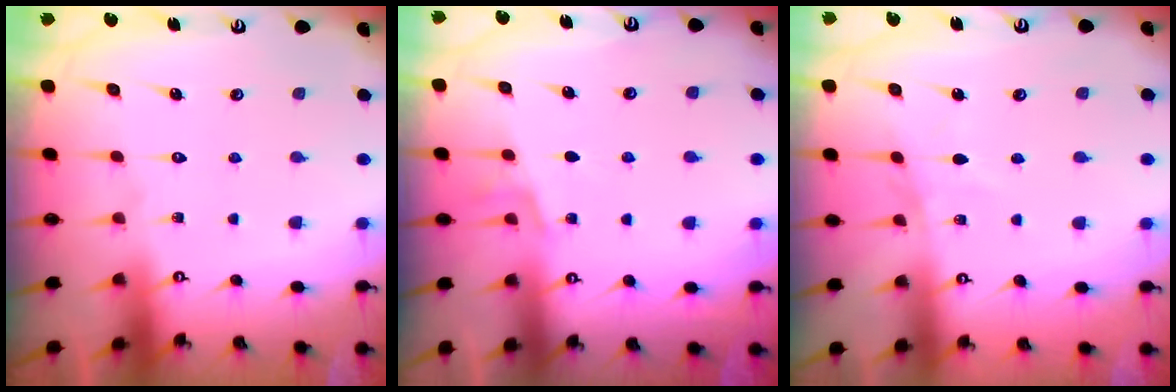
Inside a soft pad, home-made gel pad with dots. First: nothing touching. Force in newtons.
{"total": 5.2, "press": 4.6, "slide": 2.4}
{"total": 3.3, "press": 3.3, "slide": 0.4}